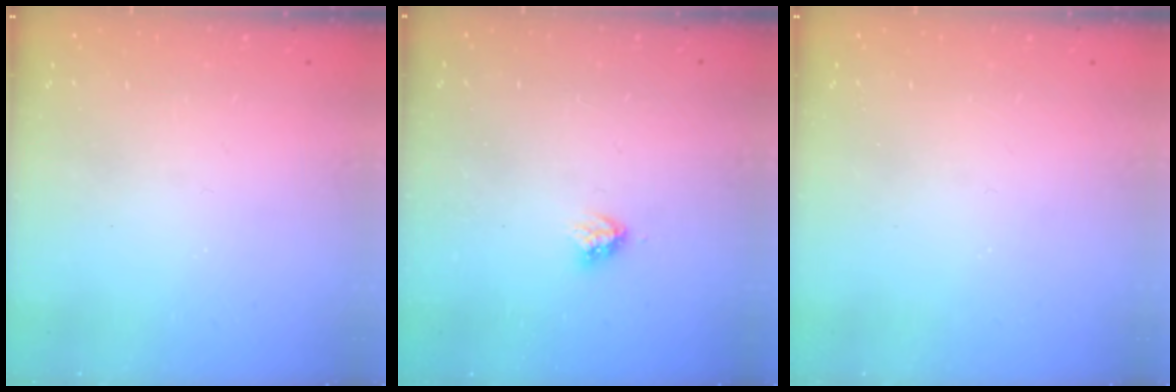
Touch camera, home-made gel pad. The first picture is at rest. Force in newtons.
{"total": 3.0, "press": 3.0, "slide": 0.2}
{"total": 0.0}